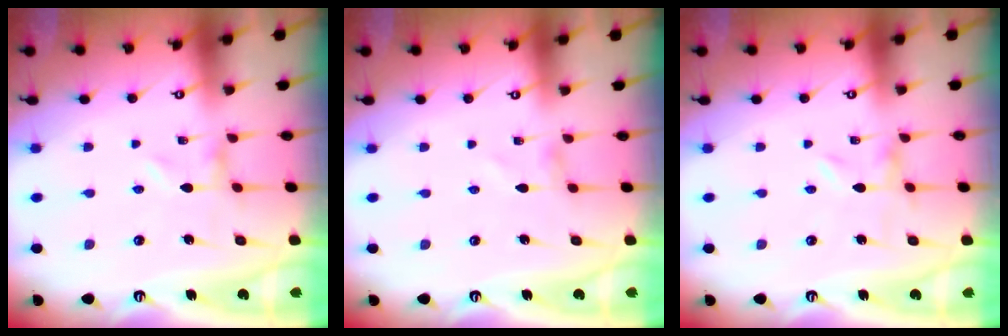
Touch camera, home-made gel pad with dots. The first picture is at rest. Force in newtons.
{"total": 0.0}
{"total": 0.0}